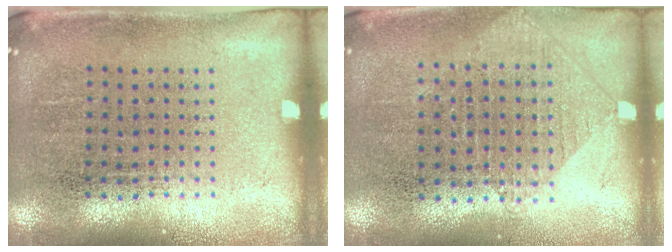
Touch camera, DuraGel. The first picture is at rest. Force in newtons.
{"total": 0.9, "press": 0.8, "slide": 0.3}